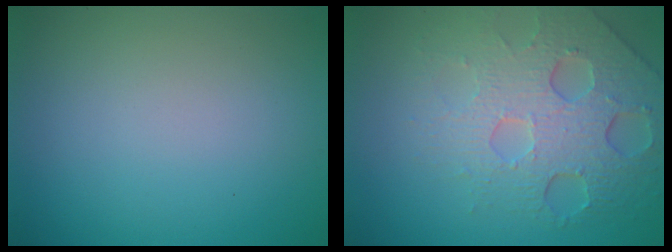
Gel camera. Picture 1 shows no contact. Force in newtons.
{"total": 7.1, "press": 5.0, "slide": 5.0}